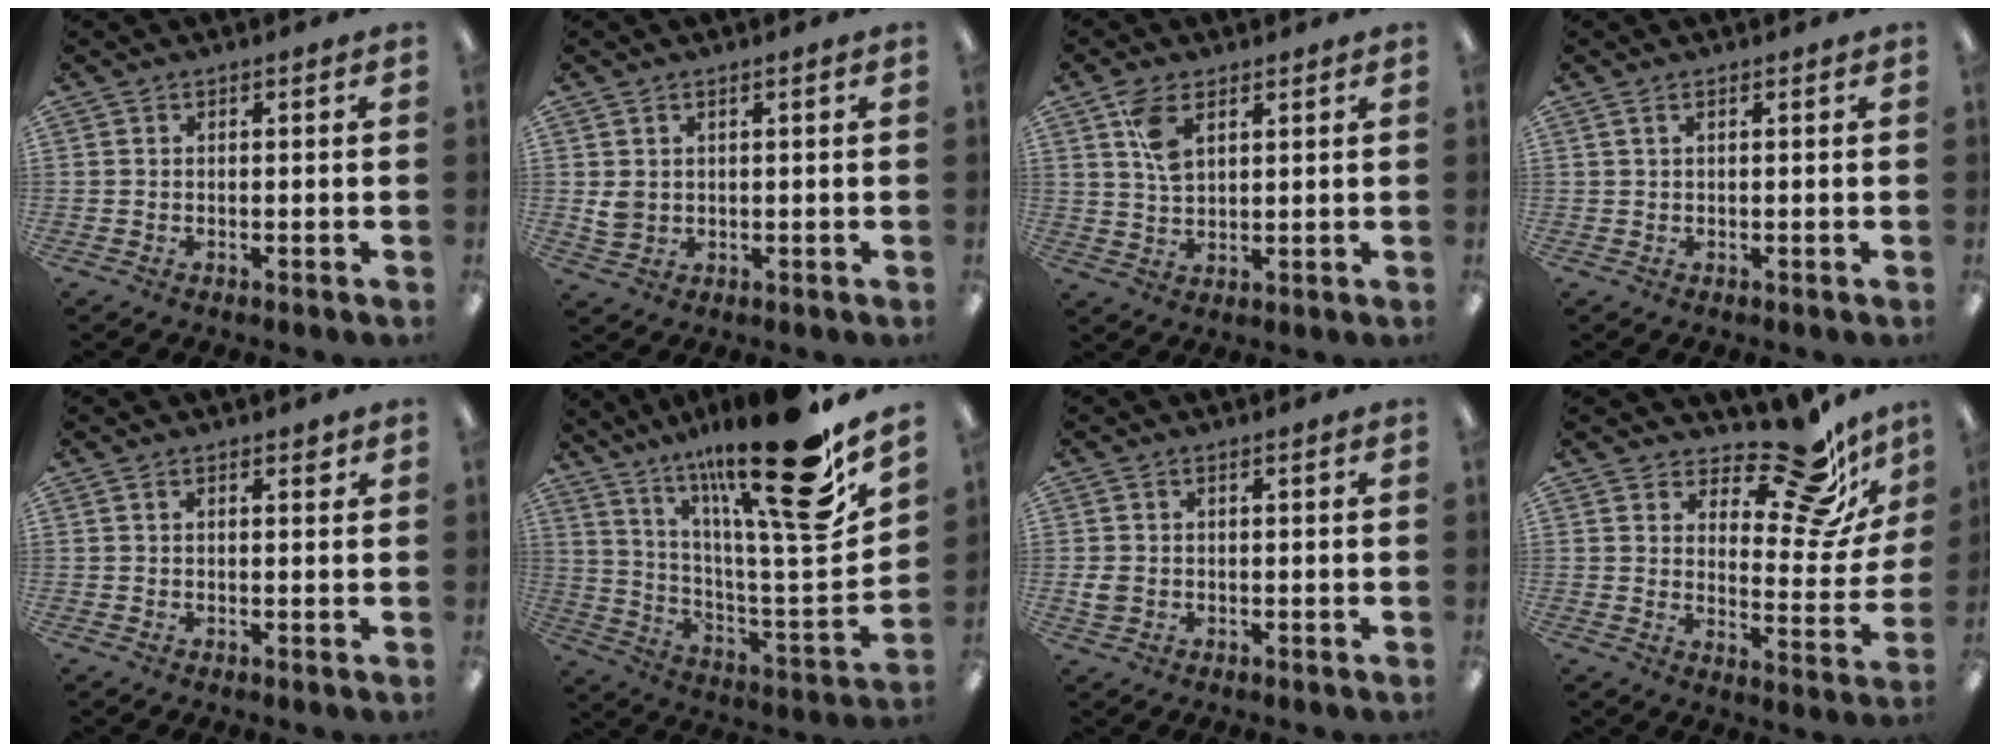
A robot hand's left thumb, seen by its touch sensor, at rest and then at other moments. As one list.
[{"total": 3.0, "force": [1.0, 2.3, 1.5], "torque": [-0.039, 0.000, 0.018]}, {"total": 6.9, "force": [3.4, 3.9, 4.5], "torque": [-0.097, 0.000, 0.061]}, {"total": 1.2, "force": [0.5, 0.3, 1.0], "torque": [-0.022, 0.002, 0.009]}, {"total": 1.5, "force": [0.8, 0.6, 1.1], "torque": [-0.008, -0.006, 0.011]}, {"total": 24.4, "force": [18.0, 2.8, 16.3], "torque": [-0.250, -0.135, 0.283]}, {"total": 2.4, "force": [0.0, 1.9, 1.5], "torque": [-0.036, 0.004, -0.003]}, {"total": 16.7, "force": [13.0, 5.5, 8.9], "torque": [-0.123, -0.104, 0.214]}]